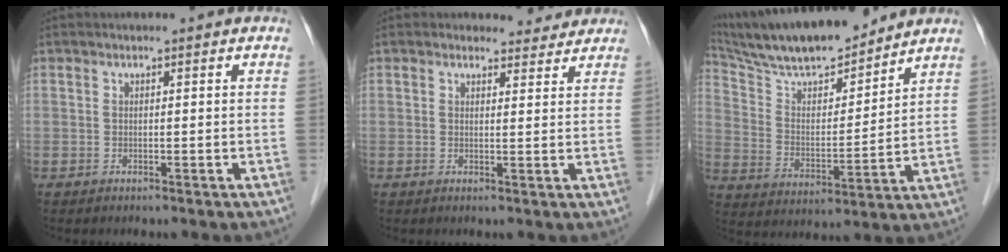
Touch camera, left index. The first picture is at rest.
{"total": 3.0, "force": [2.7, 1.1, -0.4], "torque": [0.005, -0.002, 0.027]}
{"total": 16.7, "force": [15.0, 2.6, 7.0], "torque": [-0.132, 0.007, 0.267]}